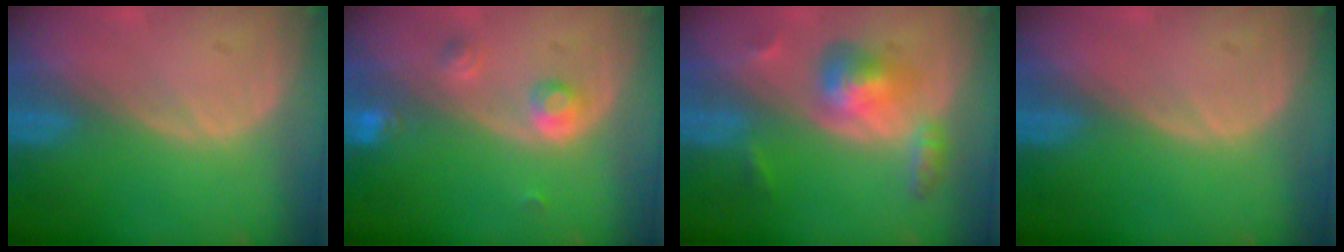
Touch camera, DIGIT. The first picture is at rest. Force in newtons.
{"total": 3.6, "press": 3.3, "slide": 1.5}
{"total": 6.1, "press": 5.5, "slide": 2.7}
{"total": 0.0}